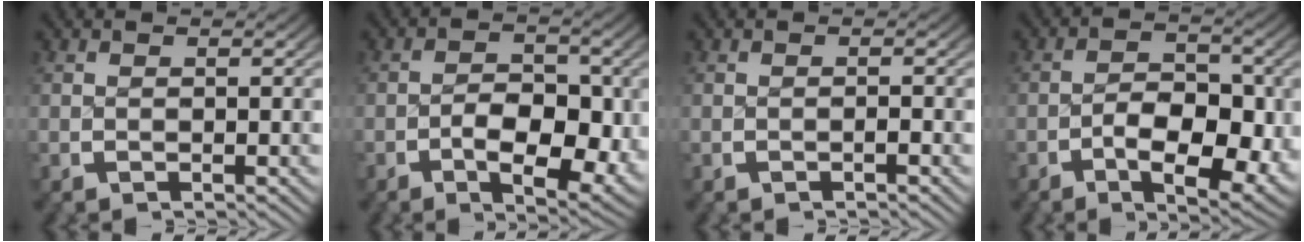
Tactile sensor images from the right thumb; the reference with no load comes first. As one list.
[{"total": 7.7, "force": [-1.4, 4.5, 6.1], "torque": [-0.103, -0.033, -0.012]}, {"total": 0.5, "force": [-0.5, 0.0, 0.2], "torque": [-0.004, 0.002, -0.009]}, {"total": 8.7, "force": [-1.8, 5.0, 6.8], "torque": [-0.114, -0.036, -0.018]}]